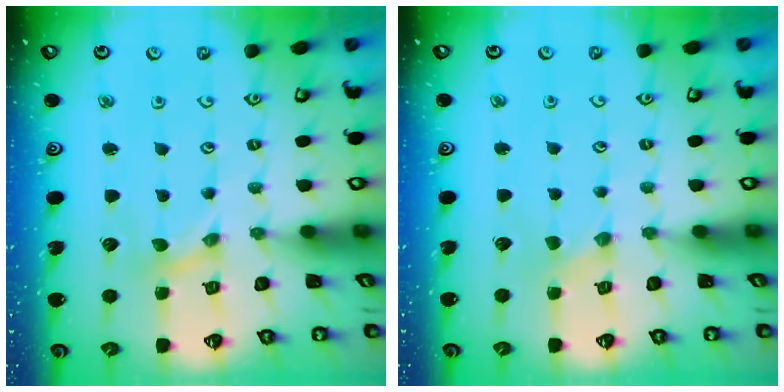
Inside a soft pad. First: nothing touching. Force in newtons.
{"total": 0.0}